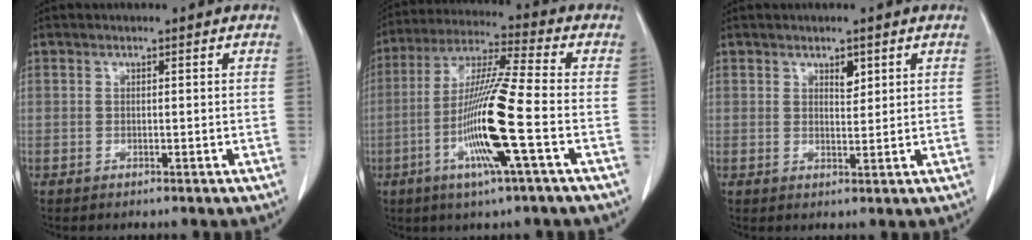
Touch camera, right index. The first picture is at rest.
{"total": 14.2, "force": [-4.1, -0.6, 13.6], "torque": [-0.272, -0.011, -0.086]}
{"total": 2.0, "force": [1.2, 0.9, 1.3], "torque": [-0.018, -0.005, 0.020]}